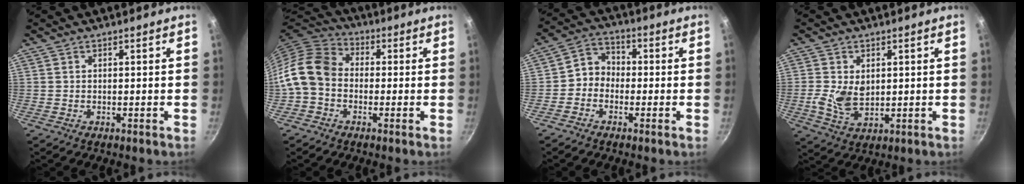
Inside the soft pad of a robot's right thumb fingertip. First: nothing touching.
{"total": 11.7, "force": [-1.8, 9.2, 7.0], "torque": [-0.116, 0.035, -0.058]}
{"total": 5.2, "force": [-1.5, 4.4, 2.3], "torque": [-0.016, 0.029, -0.044]}
{"total": 6.5, "force": [0.5, 4.2, 4.9], "torque": [-0.094, -0.014, 0.014]}